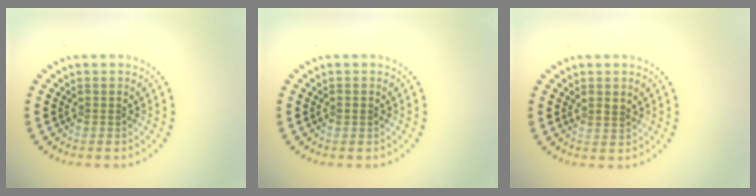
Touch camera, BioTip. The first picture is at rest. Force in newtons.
{"total": 0.8, "press": 0.8, "slide": 0.2}
{"total": 0.9, "press": 0.7, "slide": 0.6}